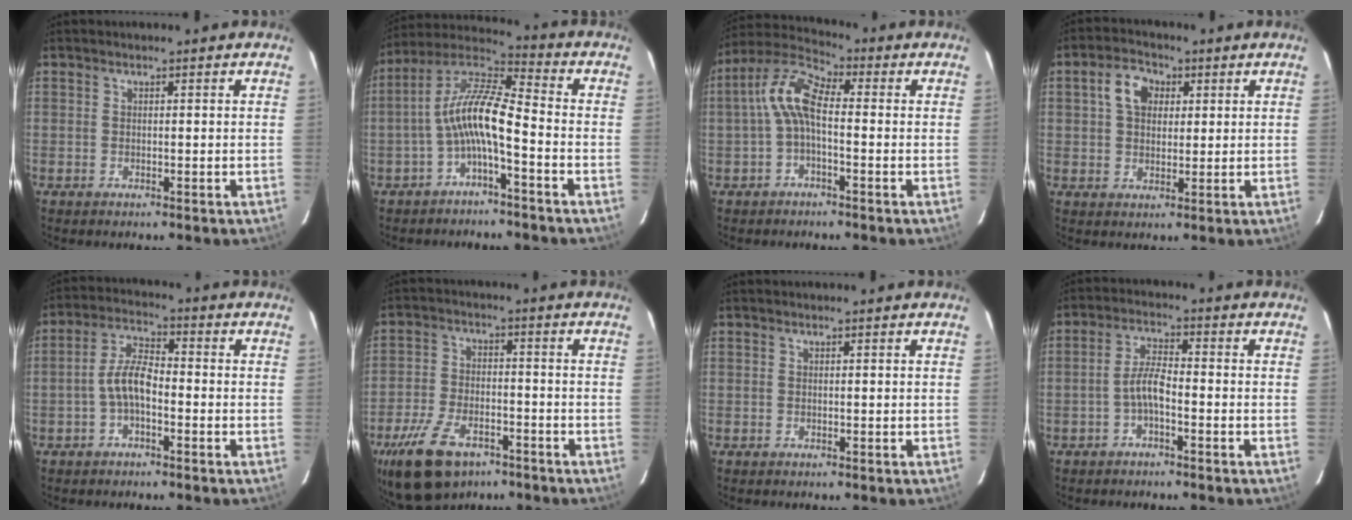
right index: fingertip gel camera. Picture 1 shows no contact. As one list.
[{"total": 10.2, "force": [-3.3, 2.1, 9.4], "torque": [-0.203, 0.018, -0.066]}, {"total": 7.7, "force": [-0.8, 3.1, 7.0], "torque": [-0.157, 0.026, -0.022]}, {"total": 6.1, "force": [1.9, 4.4, 3.8], "torque": [-0.068, 0.024, 0.035]}, {"total": 5.7, "force": [-2.0, 2.3, 4.8], "torque": [-0.102, 0.017, -0.040]}, {"total": 14.7, "force": [-9.4, 7.8, 8.2], "torque": [-0.191, -0.017, -0.163]}, {"total": 0.0}, {"total": 4.1, "force": [-2.1, 1.1, 3.4], "torque": [-0.073, 0.012, -0.041]}]